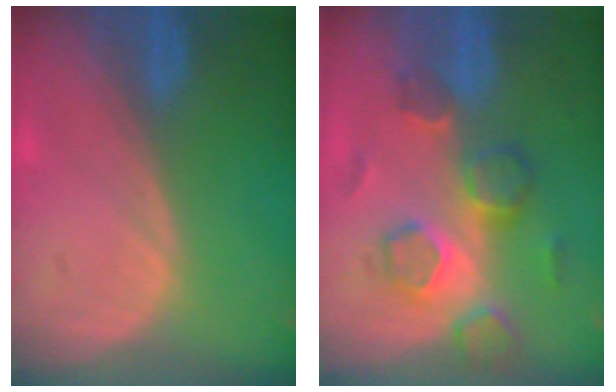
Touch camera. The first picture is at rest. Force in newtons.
{"total": 8.1, "press": 7.4, "slide": 3.3}